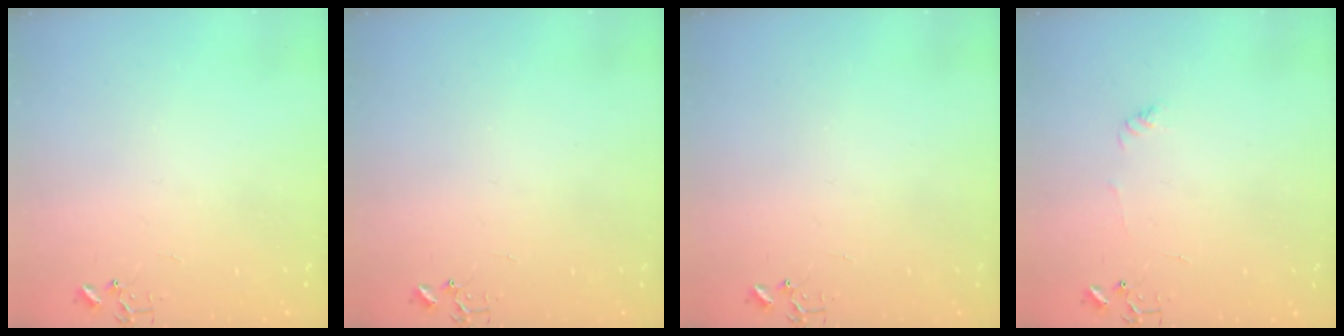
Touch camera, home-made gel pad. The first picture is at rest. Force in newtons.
{"total": 0.0}
{"total": 0.0}
{"total": 3.7, "press": 3.7, "slide": 0.5}